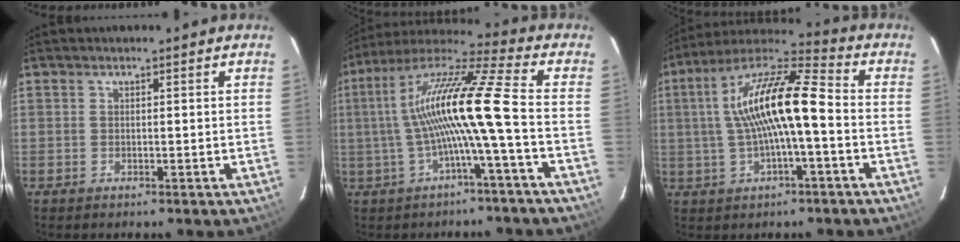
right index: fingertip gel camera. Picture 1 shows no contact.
{"total": 14.9, "force": [-2.1, -0.9, 14.7], "torque": [-0.268, 0.009, -0.039]}
{"total": 15.1, "force": [-0.3, 3.2, 14.8], "torque": [-0.274, 0.024, -0.010]}